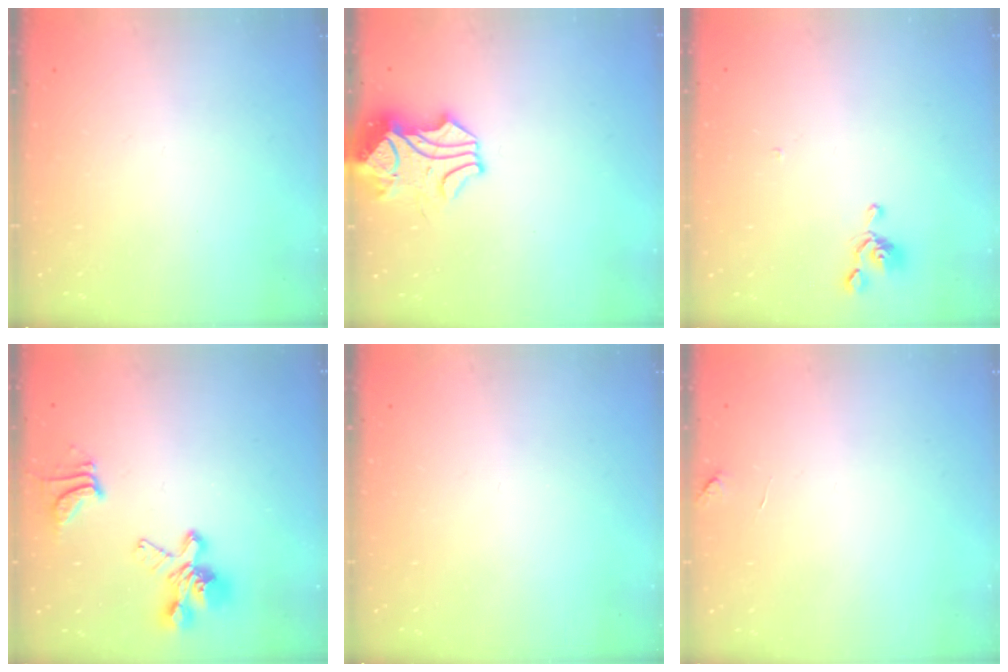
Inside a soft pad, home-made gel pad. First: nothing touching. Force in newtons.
{"total": 2.3, "press": 1.7, "slide": 1.4}
{"total": 0.8, "press": 0.7, "slide": 0.5}
{"total": 7.1, "press": 6.8, "slide": 2.1}
{"total": 0.0}
{"total": 1.3, "press": 1.2, "slide": 0.5}